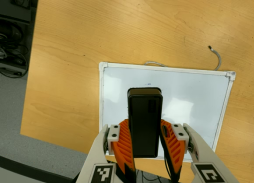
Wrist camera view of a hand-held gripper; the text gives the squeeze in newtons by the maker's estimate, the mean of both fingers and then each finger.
{"total": 5.8, "left": 5.2, "right": 6.3}